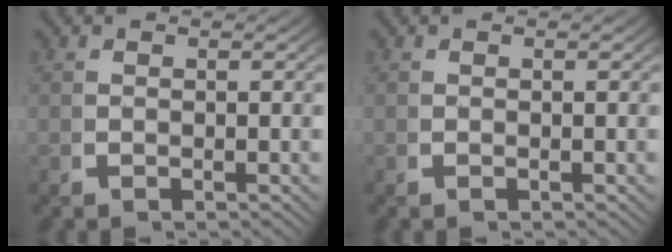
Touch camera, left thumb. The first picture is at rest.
{"total": 0.0}